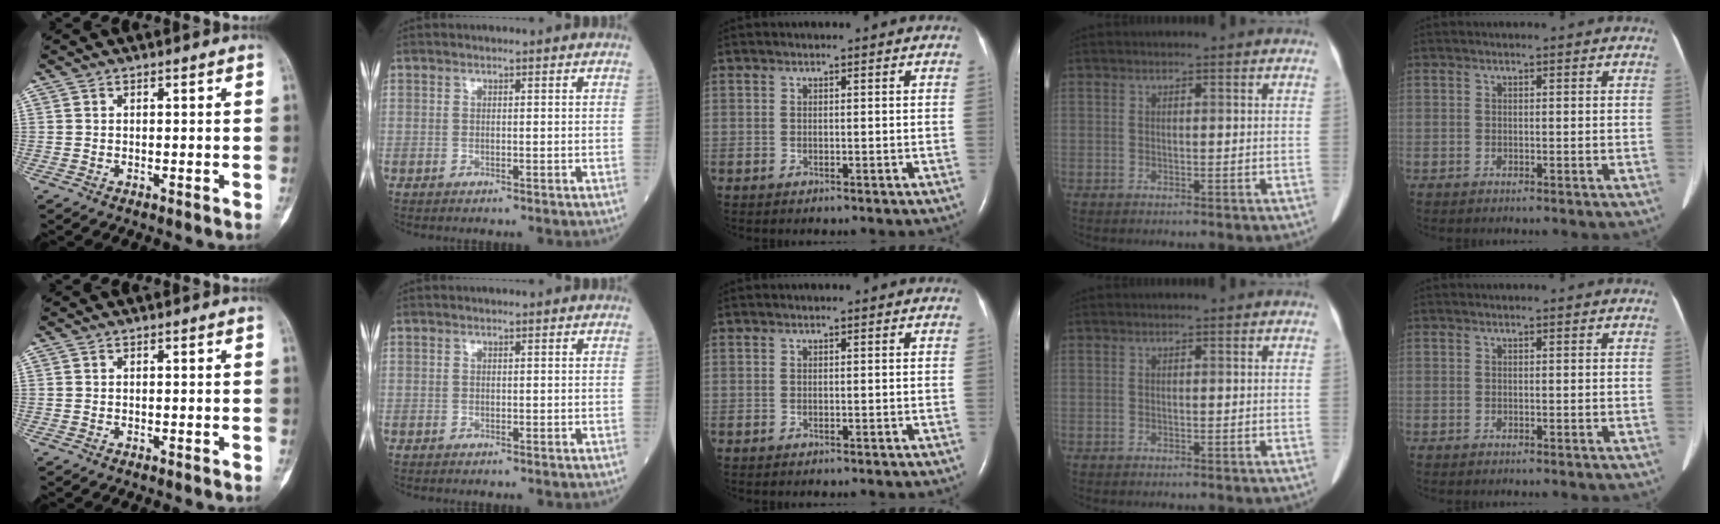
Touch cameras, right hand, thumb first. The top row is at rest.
{}